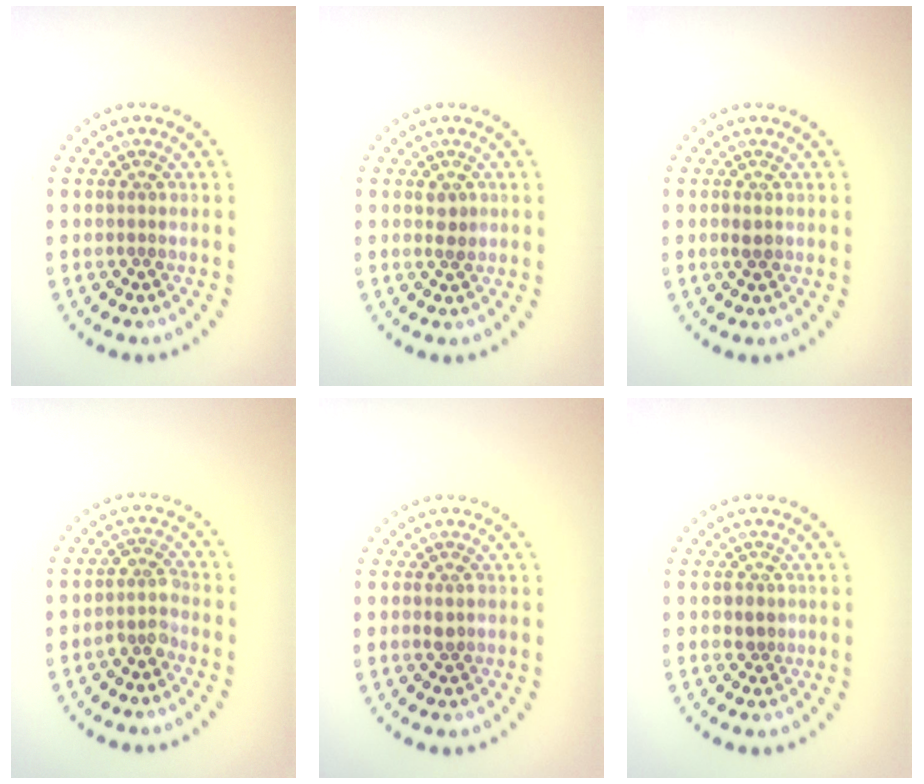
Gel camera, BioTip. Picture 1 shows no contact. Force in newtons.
{"total": 1.3, "press": 1.2, "slide": 0.4}
{"total": 1.0, "press": 1.0, "slide": 0.0}
{"total": 2.1, "press": 1.6, "slide": 1.4}
{"total": 1.0, "press": 1.0, "slide": 0.2}
{"total": 1.6, "press": 1.4, "slide": 0.7}